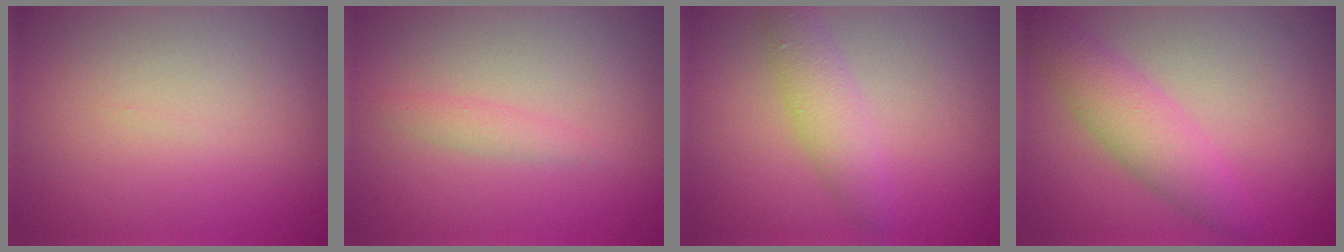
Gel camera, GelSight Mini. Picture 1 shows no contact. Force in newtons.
{"total": 1.1, "press": 1.1, "slide": 0.1}
{"total": 2.8, "press": 2.8, "slide": 0.1}
{"total": 3.9, "press": 3.9, "slide": 0.1}